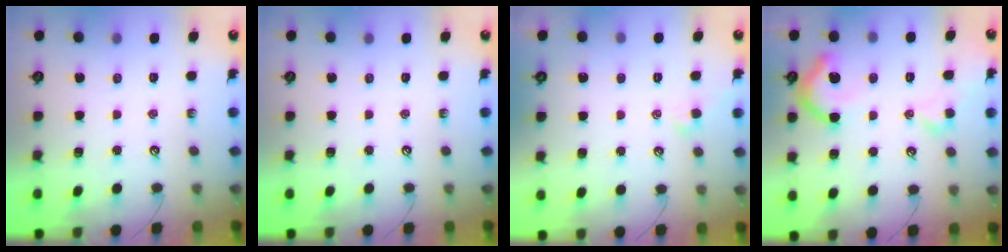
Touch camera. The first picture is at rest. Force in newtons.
{"total": 0.0}
{"total": 0.8, "press": 0.6, "slide": 0.6}
{"total": 9.3, "press": 9.2, "slide": 1.3}